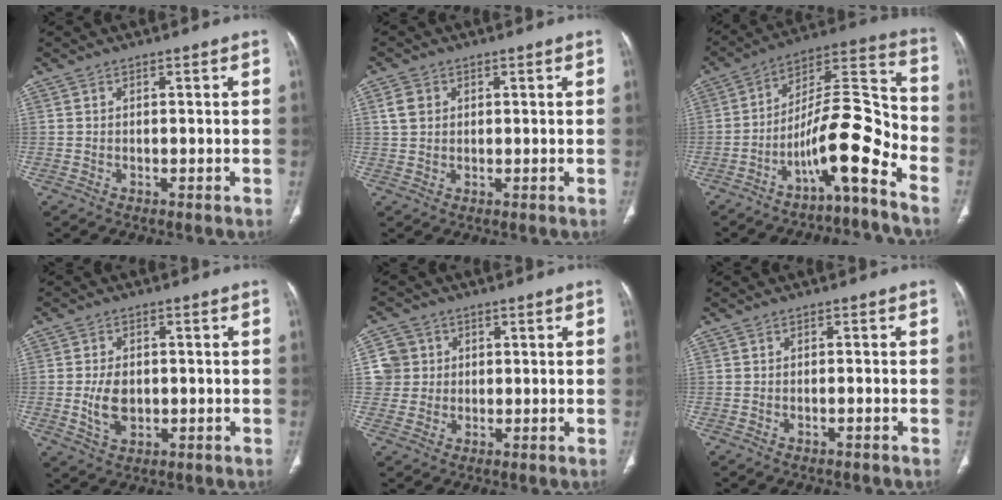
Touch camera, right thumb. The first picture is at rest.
{"total": 3.2, "force": [0.9, 2.6, 1.6], "torque": [-0.022, 0.004, 0.019]}
{"total": 14.6, "force": [-8.2, 3.1, 11.7], "torque": [-0.189, 0.101, -0.140]}
{"total": 5.9, "force": [-0.7, 3.9, 4.4], "torque": [-0.073, -0.001, -0.006]}
{"total": 5.1, "force": [1.0, 5.0, 0.4], "torque": [0.024, 0.003, 0.018]}
{"total": 0.8, "force": [-0.6, 0.0, 0.5], "torque": [-0.016, 0.008, -0.006]}